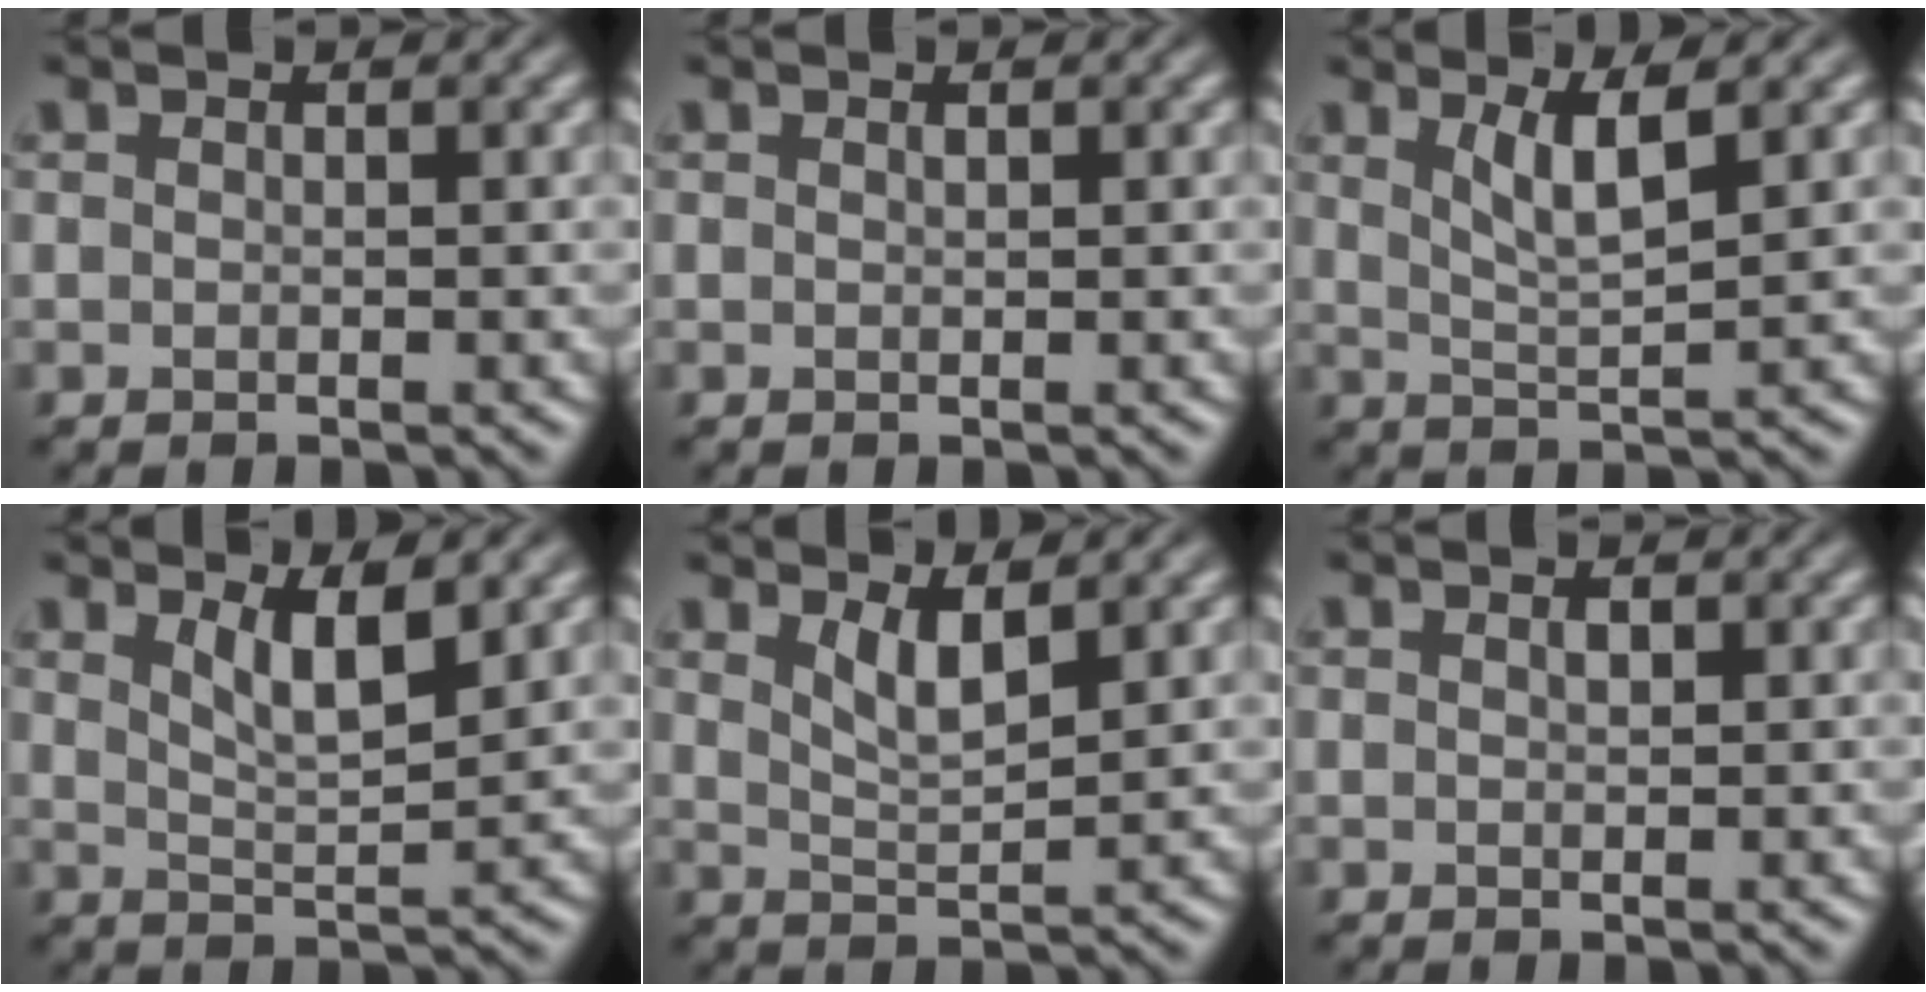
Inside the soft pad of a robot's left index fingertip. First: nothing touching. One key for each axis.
{"total": 0.0}
{"total": 3.2, "fx": 1.7, "fy": 0.7, "fz": 2.7, "tx": -0.049, "ty": -0.006, "tz": 0.035}
{"total": 3.6, "fx": 2.1, "fy": 0.9, "fz": 2.7, "tx": -0.048, "ty": -0.006, "tz": 0.041}
{"total": 2.7, "fx": 1.7, "fy": 0.7, "fz": 2.0, "tx": -0.037, "ty": -0.009, "tz": 0.035}
{"total": 0.6, "fx": 0.2, "fy": 0.3, "fz": 0.4, "tx": -0.008, "ty": 0.002, "tz": 0.002}